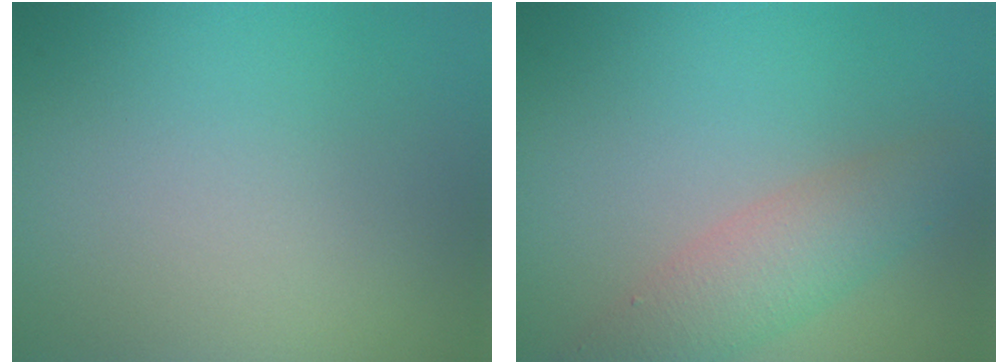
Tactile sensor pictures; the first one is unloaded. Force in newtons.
{"total": 3.1, "press": 3.1, "slide": 0.3}